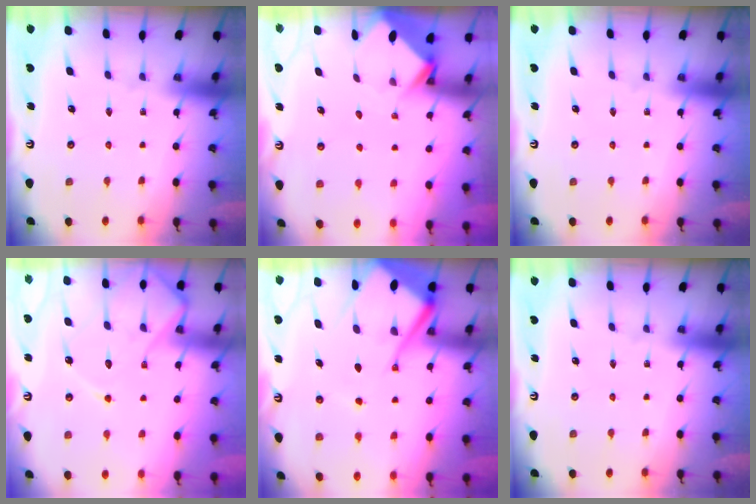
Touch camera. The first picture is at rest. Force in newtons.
{"total": 3.9, "press": 3.9, "slide": 0.1}
{"total": 0.0}
{"total": 12.9, "press": 12.8, "slide": 1.2}
{"total": 15.6, "press": 15.5, "slide": 1.7}
{"total": 0.0}